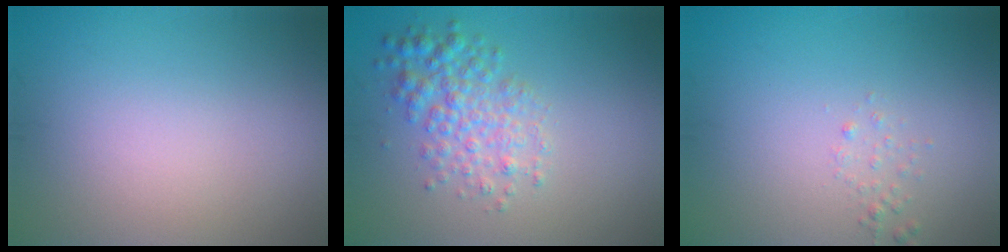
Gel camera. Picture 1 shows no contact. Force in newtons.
{"total": 3.4, "press": 3.4, "slide": 0.1}
{"total": 0.8, "press": 0.8, "slide": 0.1}